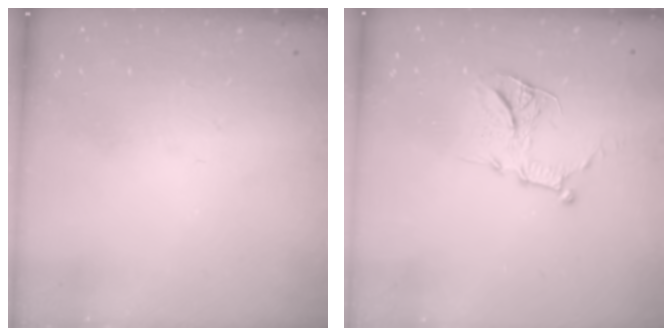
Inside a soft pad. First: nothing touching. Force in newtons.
{"total": 12.1, "press": 12.1, "slide": 0.9}